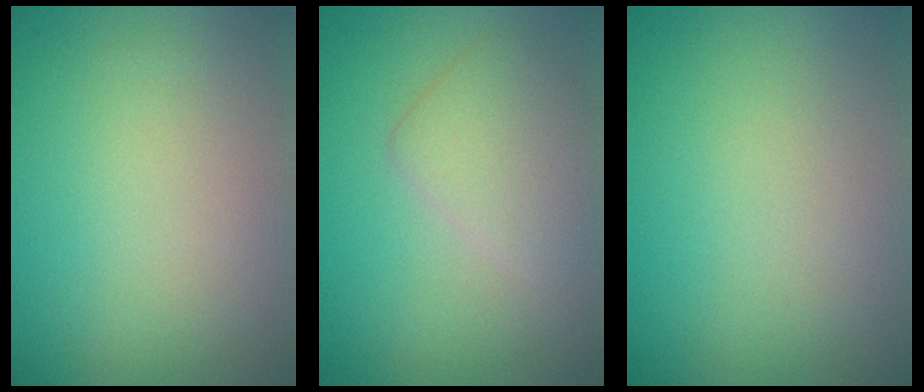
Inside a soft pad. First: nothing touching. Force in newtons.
{"total": 2.9, "press": 2.9, "slide": 0.2}
{"total": 0.0}